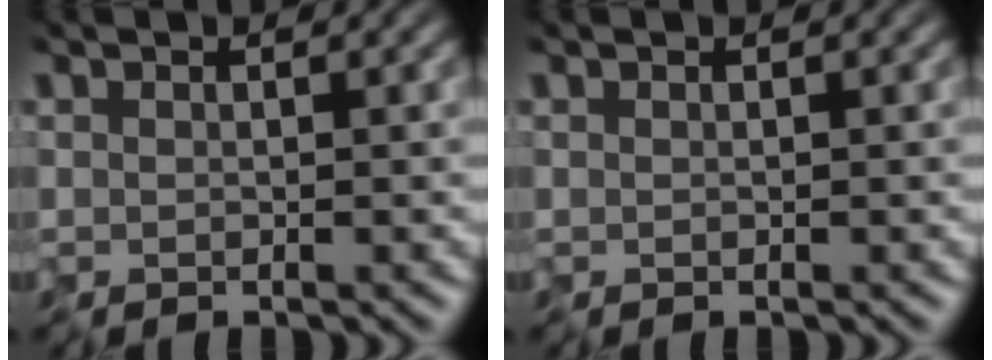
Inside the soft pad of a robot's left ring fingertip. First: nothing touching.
{"total": 0.0}